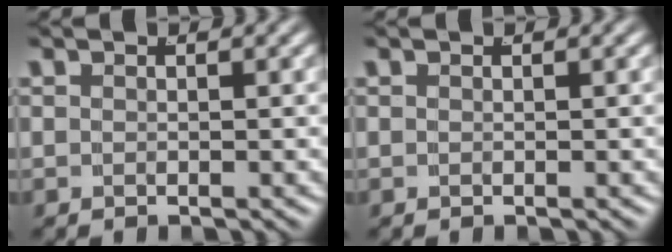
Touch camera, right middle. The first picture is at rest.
{"total": 0.0}